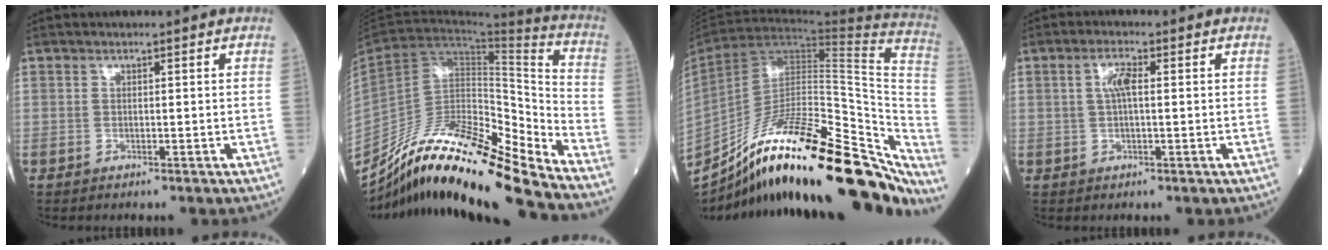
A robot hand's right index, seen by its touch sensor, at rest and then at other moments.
{"total": 20.6, "force": [-17.7, 1.0, 10.6], "torque": [-0.201, 0.010, -0.322]}
{"total": 32.1, "force": [-24.4, 6.7, 19.8], "torque": [-0.229, -0.009, -0.366]}
{"total": 2.9, "force": [0.5, 0.6, 2.8], "torque": [-0.058, 0.008, 0.011]}